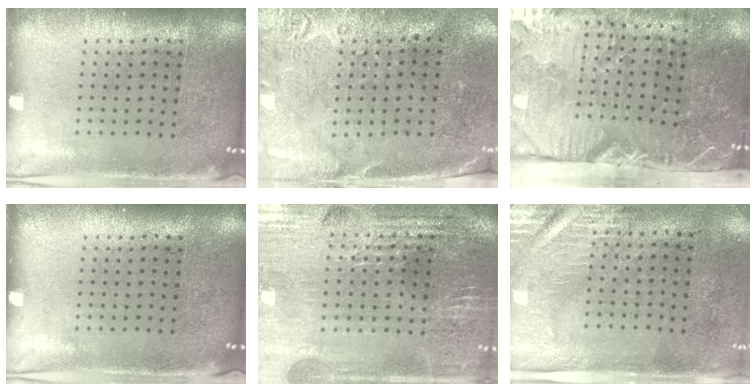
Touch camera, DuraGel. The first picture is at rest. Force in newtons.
{"total": 2.7, "press": 2.2, "slide": 1.6}
{"total": 5.4, "press": 4.4, "slide": 3.2}
{"total": 0.0}
{"total": 2.9, "press": 2.9, "slide": 0.6}
{"total": 2.9, "press": 2.5, "slide": 1.5}